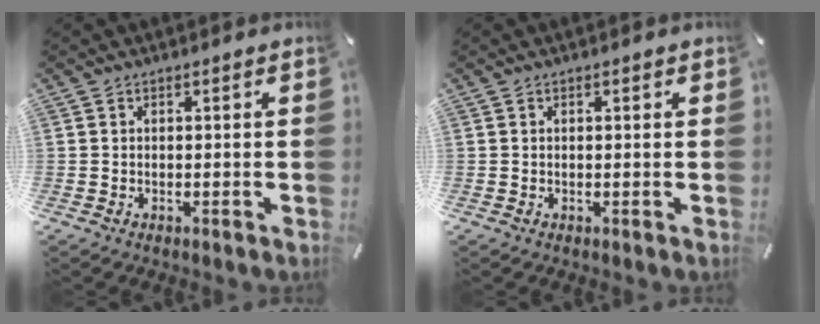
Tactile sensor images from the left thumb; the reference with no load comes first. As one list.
[{"total": 0.0}]